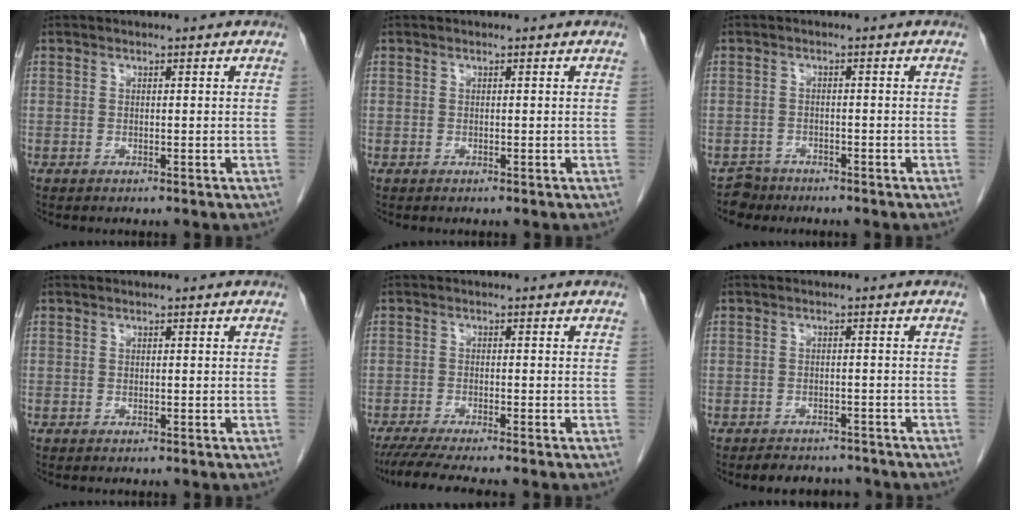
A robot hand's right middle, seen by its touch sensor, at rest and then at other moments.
{"total": 0.0}
{"total": 2.0, "force": [-1.6, 1.0, -0.6], "torque": [0.008, 0.004, -0.027]}
{"total": 0.0}
{"total": 7.4, "force": [-6.3, -0.3, 3.9], "torque": [-0.055, -0.020, -0.101]}
{"total": 5.5, "force": [-5.0, 2.2, 1.1], "torque": [-0.014, 0.002, -0.062]}